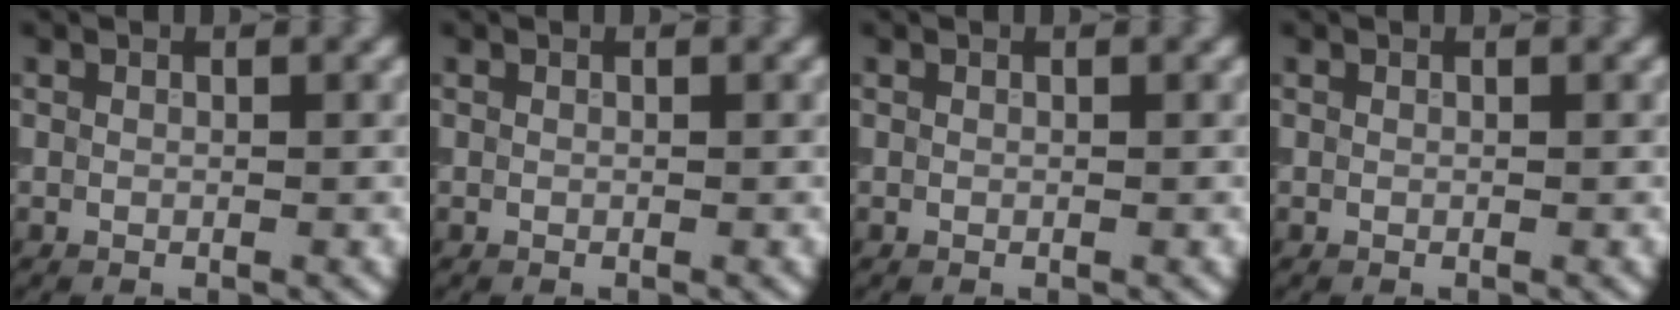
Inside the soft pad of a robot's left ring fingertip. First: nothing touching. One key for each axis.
{"total": 0.0}
{"total": 0.0}
{"total": 0.0}